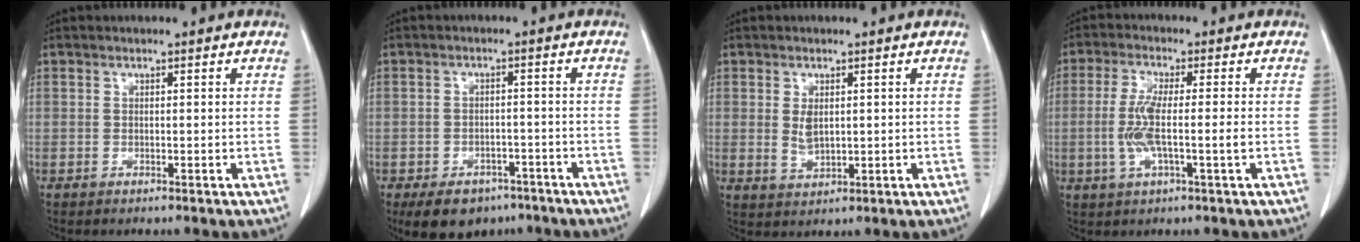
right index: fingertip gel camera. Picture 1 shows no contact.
{"total": 9.7, "force": [-6.7, 5.9, 3.9], "torque": [-0.061, 0.009, -0.095]}
{"total": 3.5, "force": [0.4, 2.1, 2.8], "torque": [-0.056, 0.001, 0.018]}
{"total": 6.9, "force": [-1.2, 0.8, 6.8], "torque": [-0.143, 0.003, -0.024]}